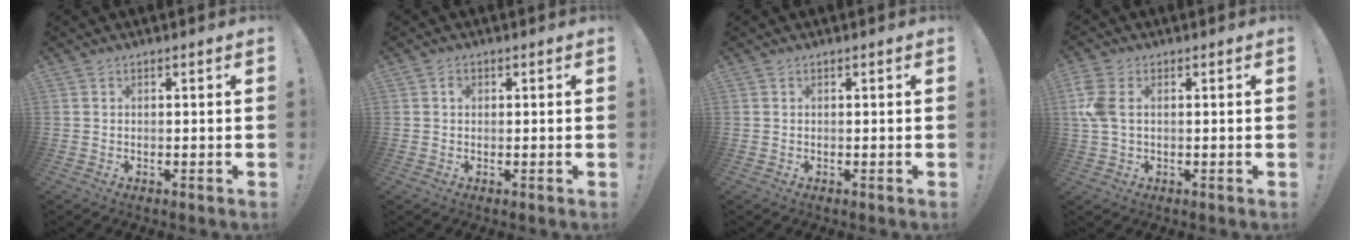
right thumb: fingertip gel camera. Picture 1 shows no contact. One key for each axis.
{"total": 1.0, "fx": 0.2, "fy": 0.8, "fz": 0.5, "tx": -0.002, "ty": 0.001, "tz": 0.002}
{"total": 0.0}
{"total": 6.3, "fx": 1.3, "fy": 3.8, "fz": 4.9, "tx": -0.123, "ty": 0.004, "tz": 0.023}